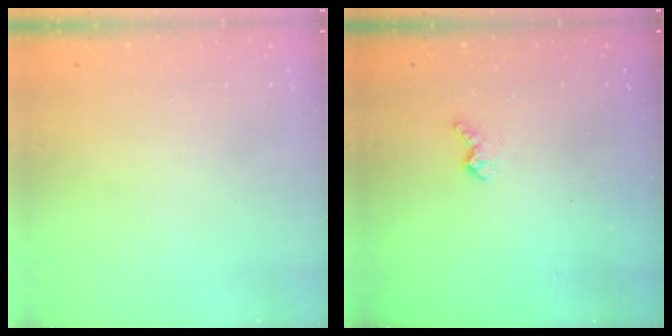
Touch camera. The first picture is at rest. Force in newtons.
{"total": 2.6, "press": 2.6, "slide": 0.6}